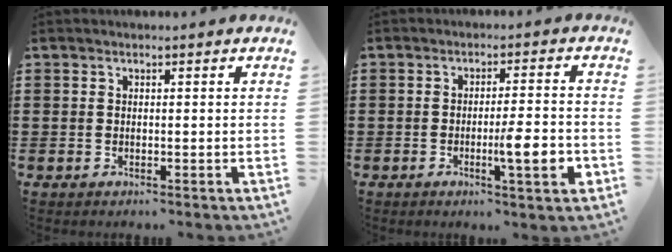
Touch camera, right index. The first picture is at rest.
{"total": 7.2, "force": [-2.1, 0.9, 6.8], "torque": [-0.091, -0.011, -0.035]}